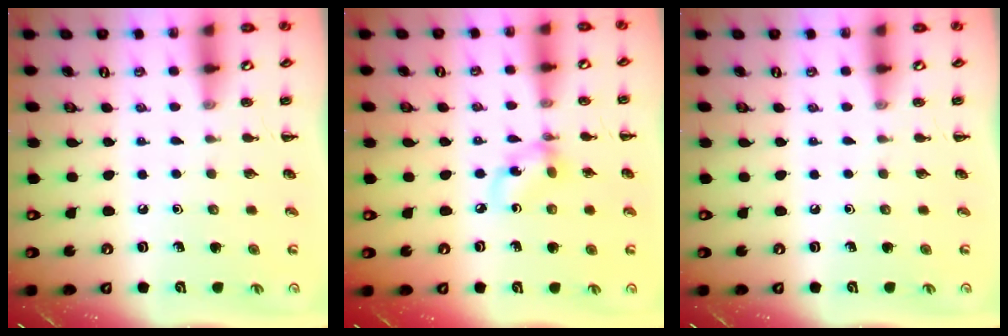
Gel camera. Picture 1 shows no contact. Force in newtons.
{"total": 6.3, "press": 6.3, "slide": 0.5}
{"total": 0.0}